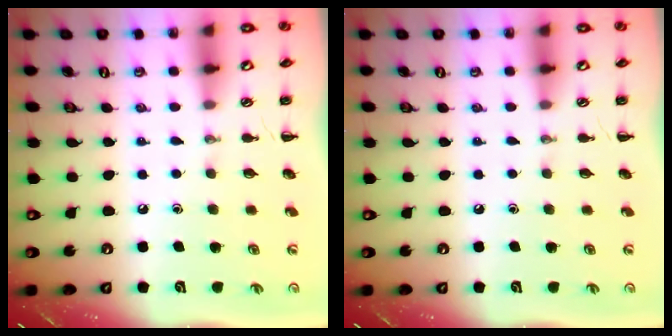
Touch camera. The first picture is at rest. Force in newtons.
{"total": 0.0}